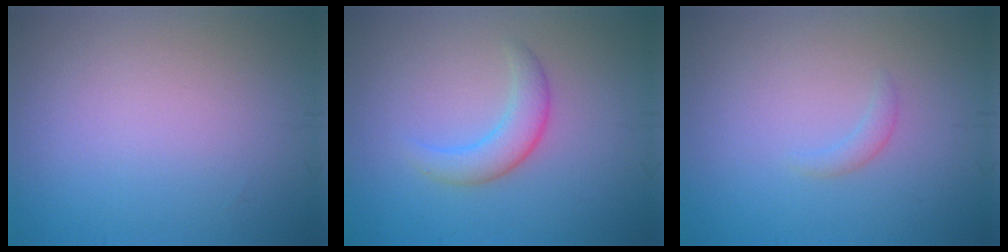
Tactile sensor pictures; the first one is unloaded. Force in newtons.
{"total": 2.8, "press": 2.8, "slide": 0.2}
{"total": 0.9, "press": 0.9, "slide": 0.1}